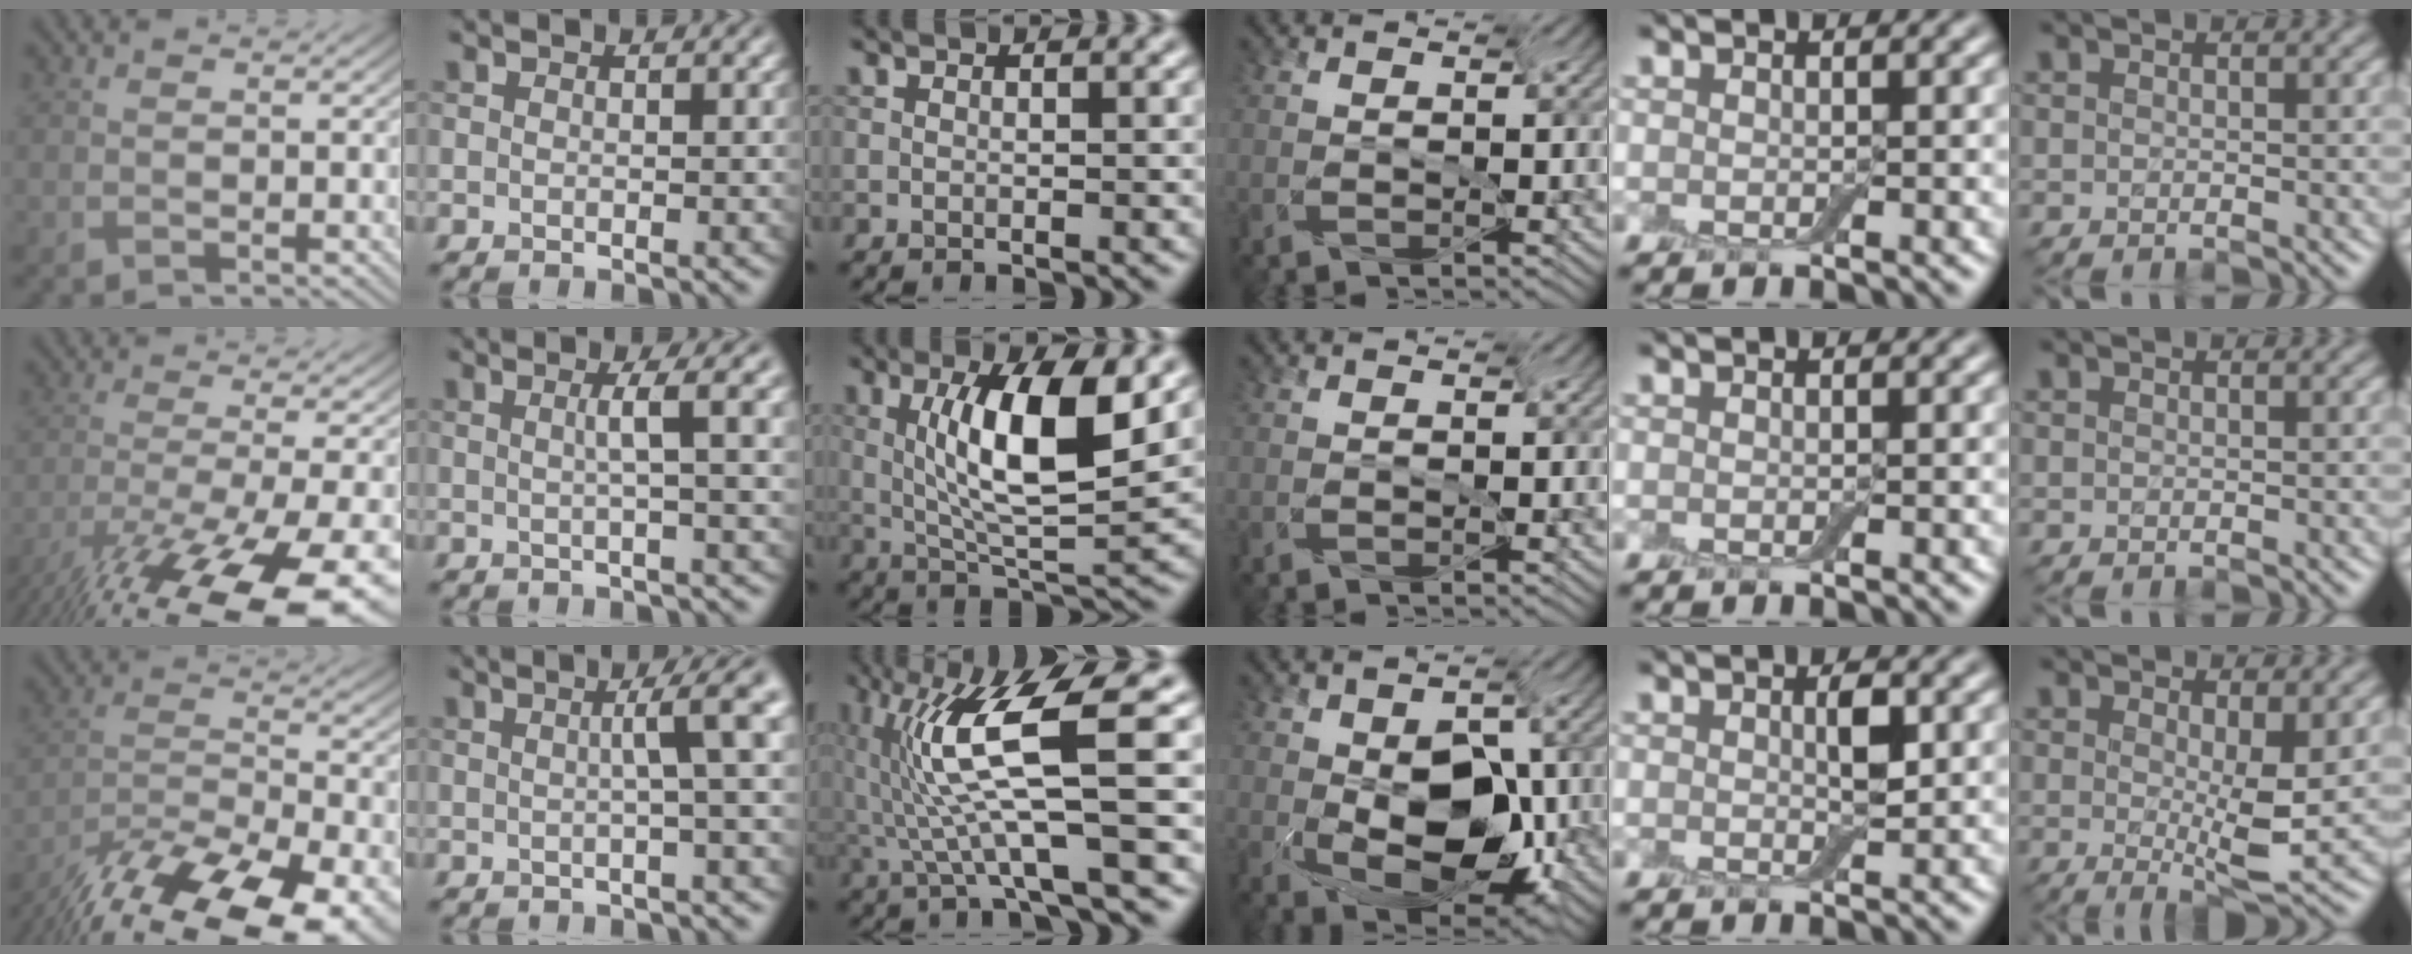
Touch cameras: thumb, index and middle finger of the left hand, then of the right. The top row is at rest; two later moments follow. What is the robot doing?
{"motion": "screw", "object": "jar lid"}